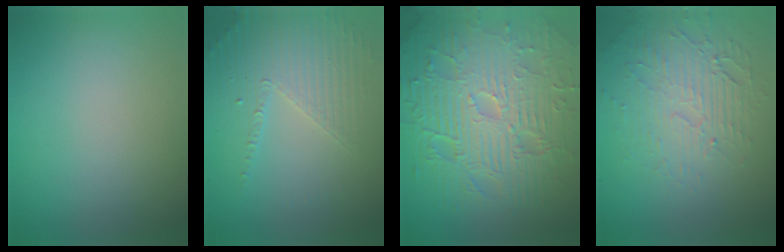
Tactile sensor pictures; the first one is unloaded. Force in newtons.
{"total": 5.0, "press": 3.2, "slide": 3.8}
{"total": 11.4, "press": 7.4, "slide": 8.7}
{"total": 5.5, "press": 3.3, "slide": 4.4}